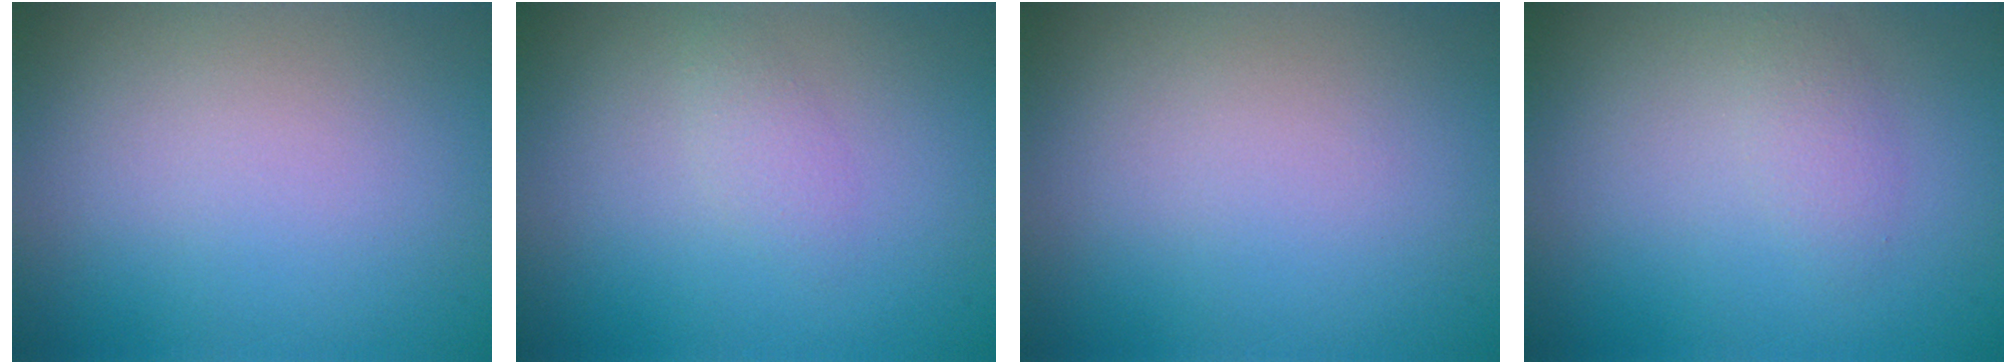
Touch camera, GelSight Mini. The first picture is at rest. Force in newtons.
{"total": 1.2, "press": 1.2, "slide": 0.1}
{"total": 0.0}
{"total": 1.3, "press": 1.3, "slide": 0.1}